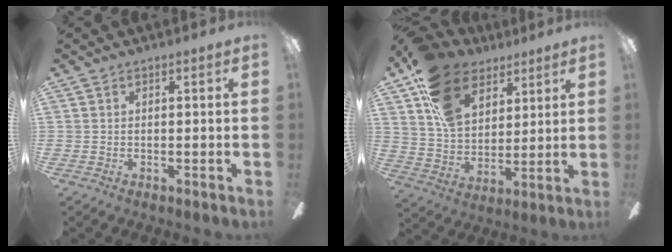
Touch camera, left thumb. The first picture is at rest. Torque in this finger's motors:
{"motor_torque": [0.57, 0.40, 1.64, -1.13, 0.40]}